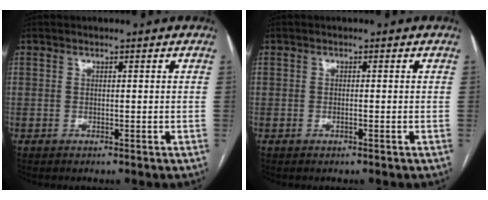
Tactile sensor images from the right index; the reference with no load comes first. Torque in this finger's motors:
{"motor_torque": [-0.23, 0.12, -0.02, 0.01]}